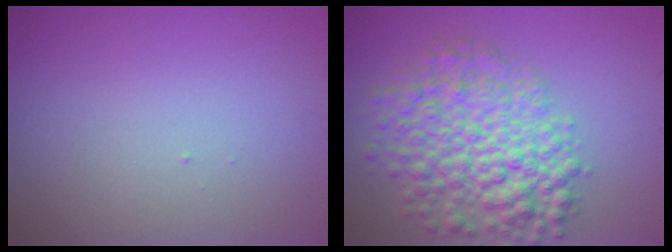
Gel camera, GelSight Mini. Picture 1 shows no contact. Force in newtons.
{"total": 7.4, "press": 7.4, "slide": 0.2}